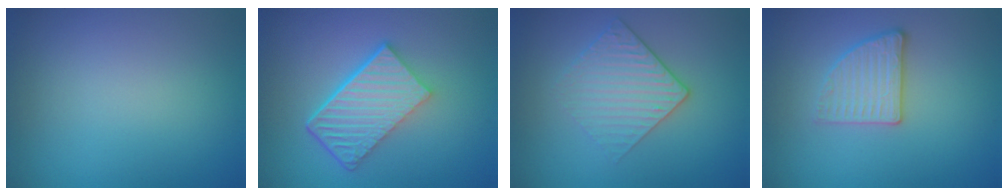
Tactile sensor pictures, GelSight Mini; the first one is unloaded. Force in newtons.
{"total": 6.2, "press": 4.2, "slide": 4.6}
{"total": 3.0, "press": 2.6, "slide": 1.4}
{"total": 2.7, "press": 2.6, "slide": 0.8}